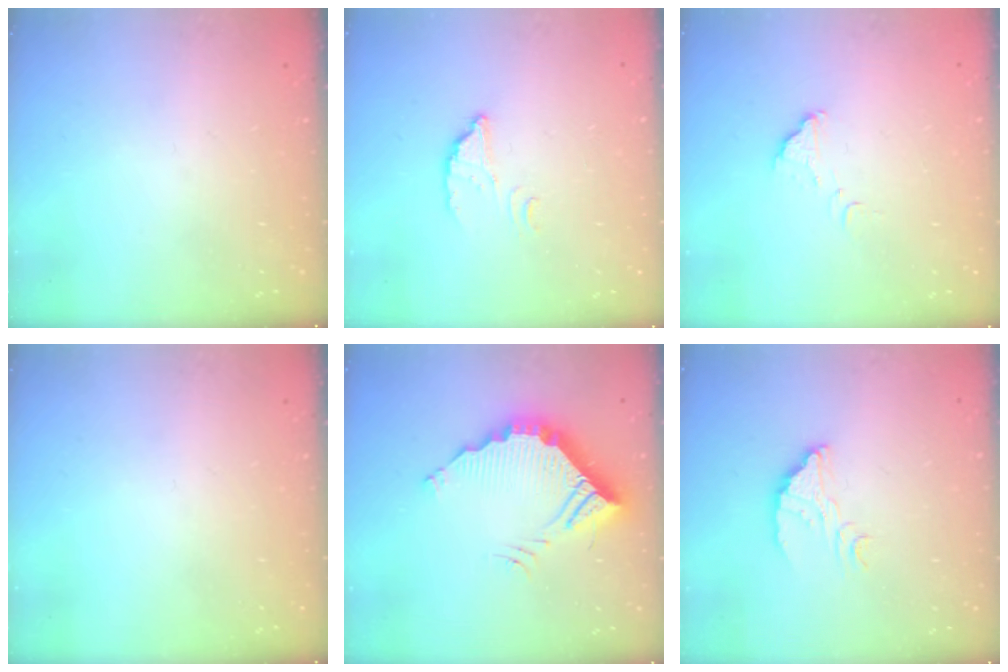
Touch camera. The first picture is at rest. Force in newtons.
{"total": 2.8, "press": 2.8, "slide": 0.2}
{"total": 2.4, "press": 2.4, "slide": 0.1}
{"total": 0.0}
{"total": 14.3, "press": 14.3, "slide": 0.3}
{"total": 4.5, "press": 4.5, "slide": 0.3}